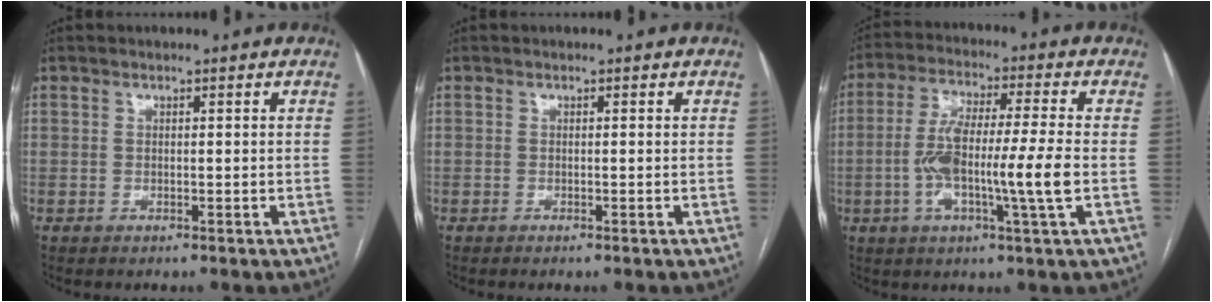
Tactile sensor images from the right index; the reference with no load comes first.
{"total": 0.0}
{"total": 12.2, "force": [-2.2, 0.2, 12.0], "torque": [-0.227, 0.002, -0.046]}